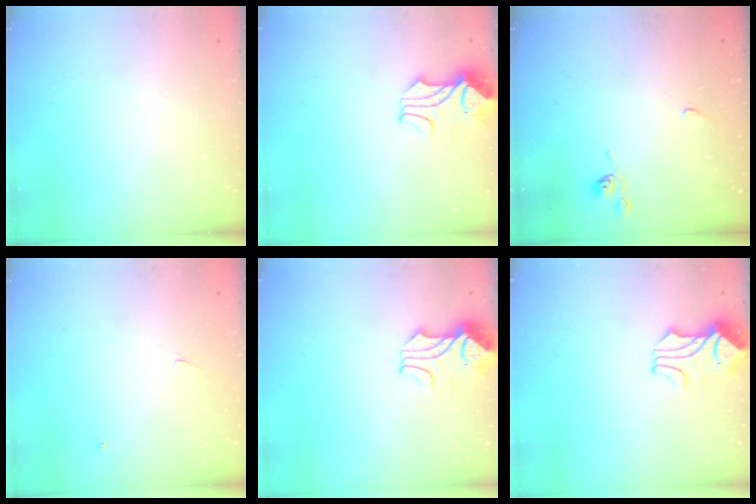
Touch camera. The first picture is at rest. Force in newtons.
{"total": 2.1, "press": 2.0, "slide": 0.8}
{"total": 2.2, "press": 2.1, "slide": 0.6}
{"total": 0.0}
{"total": 2.2, "press": 2.0, "slide": 0.8}
{"total": 1.6, "press": 1.2, "slide": 1.0}